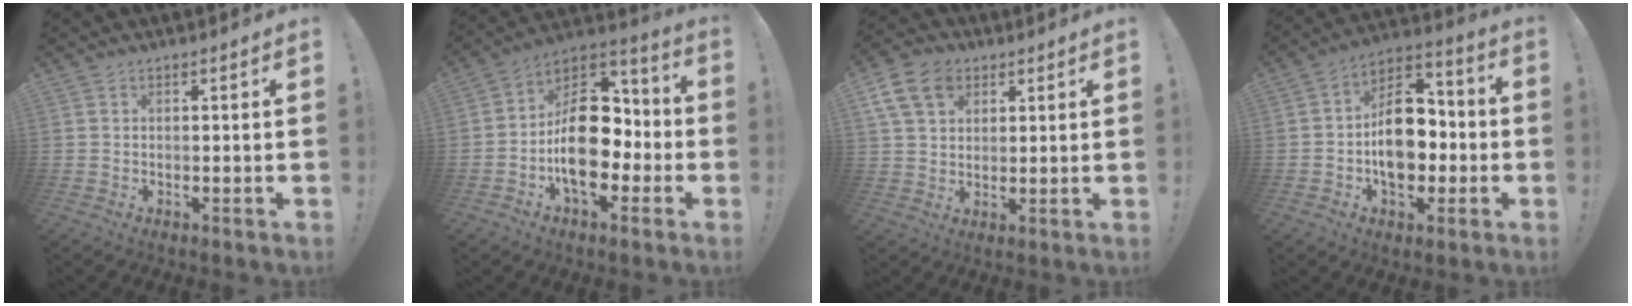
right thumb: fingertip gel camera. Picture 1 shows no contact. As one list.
[{"total": 18.7, "force": [-3.6, 12.5, 13.4], "torque": [-0.205, 0.019, -0.051]}, {"total": 11.9, "force": [5.4, 8.6, 6.1], "torque": [-0.106, -0.017, 0.107]}, {"total": 15.8, "force": [-2.9, 11.3, 10.7], "torque": [-0.160, 0.028, -0.045]}]